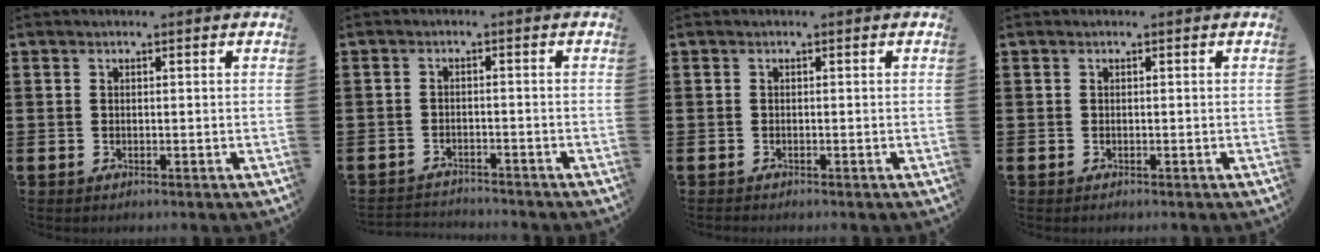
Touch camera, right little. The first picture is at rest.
{"total": 1.9, "force": [-1.9, 0.1, -0.2], "torque": [-0.003, 0.002, -0.043]}
{"total": 0.0}
{"total": 0.0}